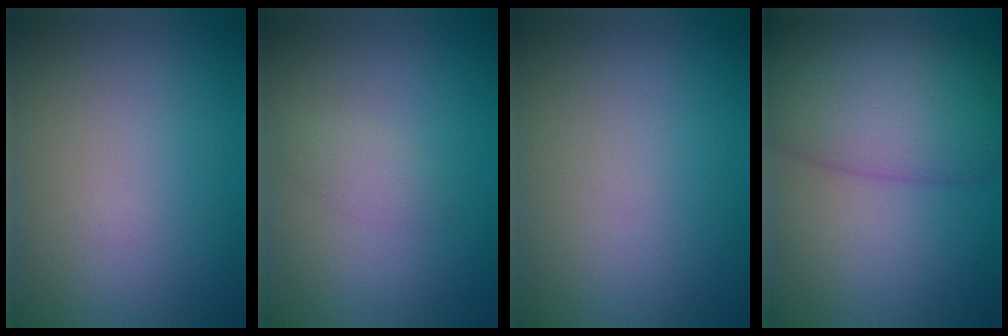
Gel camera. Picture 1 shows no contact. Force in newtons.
{"total": 1.3, "press": 1.3, "slide": 0.0}
{"total": 0.0}
{"total": 9.1, "press": 9.1, "slide": 0.2}